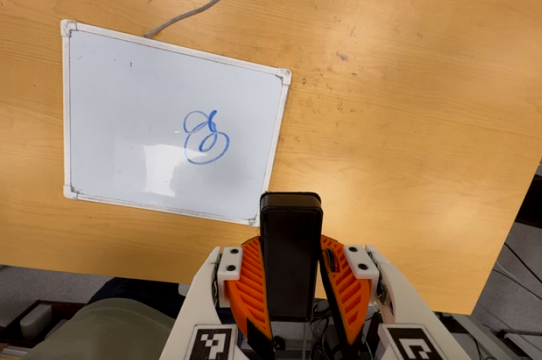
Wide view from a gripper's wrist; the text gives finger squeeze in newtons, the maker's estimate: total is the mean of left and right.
{"total": 9.0, "left": 7.4, "right": 10.6}